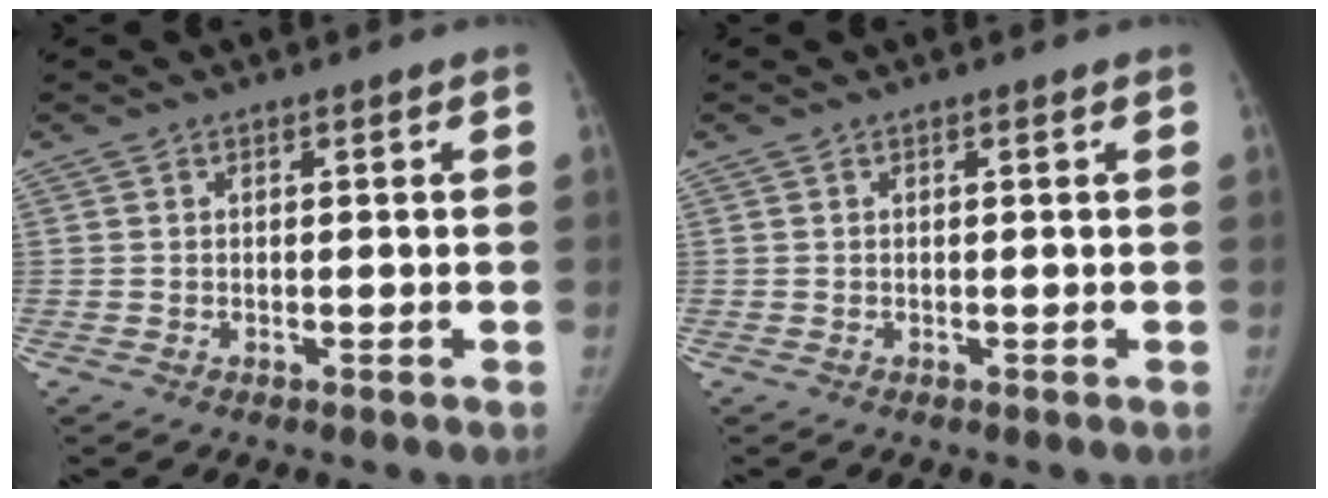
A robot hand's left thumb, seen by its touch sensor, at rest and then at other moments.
{"total": 0.0}